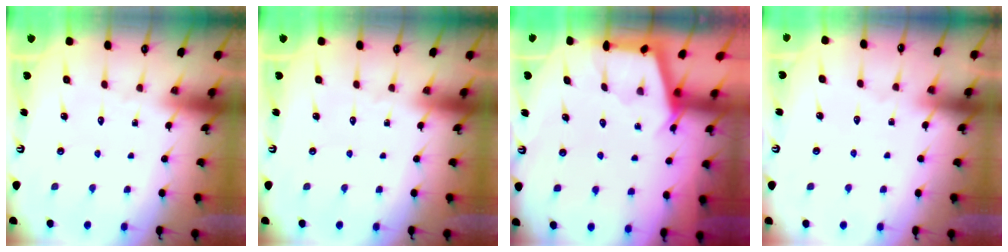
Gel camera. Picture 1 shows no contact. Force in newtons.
{"total": 0.0}
{"total": 2.9, "press": 2.8, "slide": 0.3}
{"total": 2.9, "press": 2.9, "slide": 0.4}